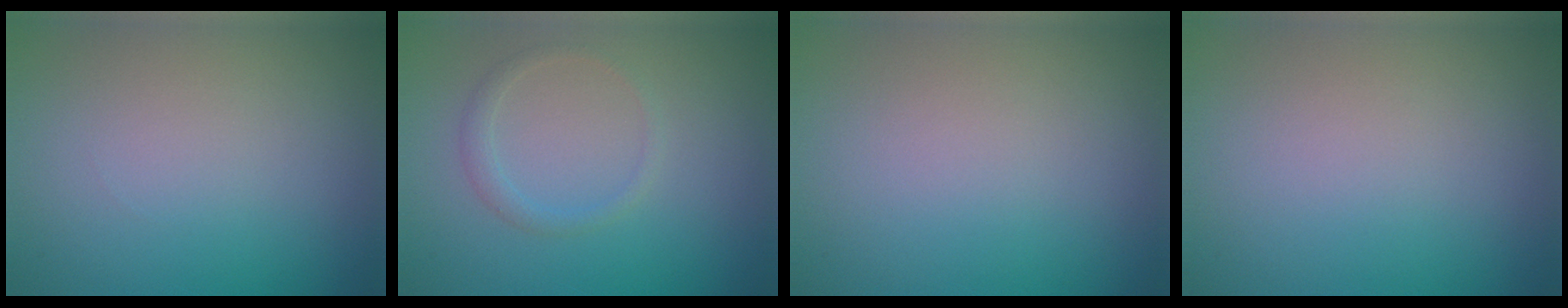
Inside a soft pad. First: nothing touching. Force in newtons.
{"total": 1.2, "press": 1.1, "slide": 0.1}
{"total": 0.0}
{"total": 0.0}